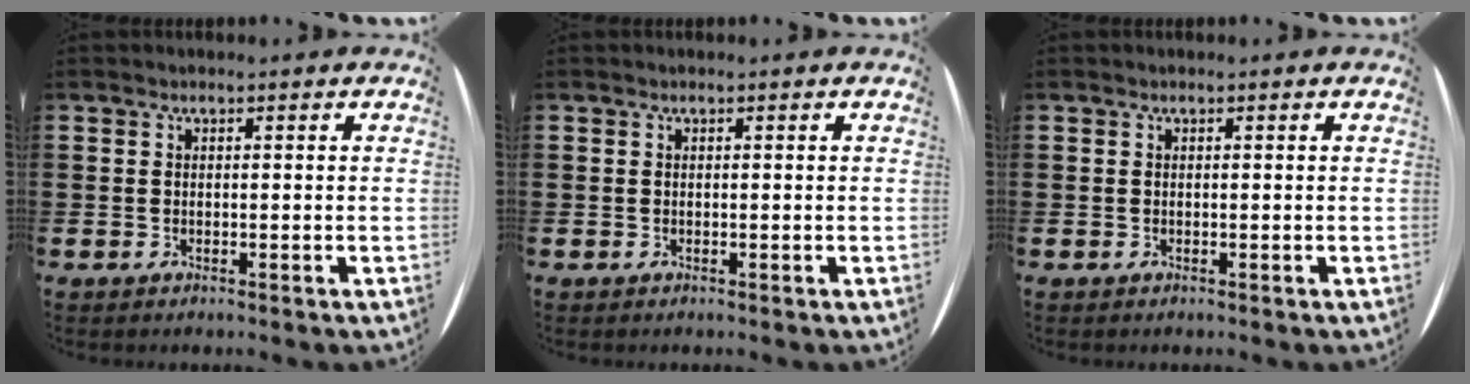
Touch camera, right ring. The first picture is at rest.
{"total": 0.0}
{"total": 0.0}